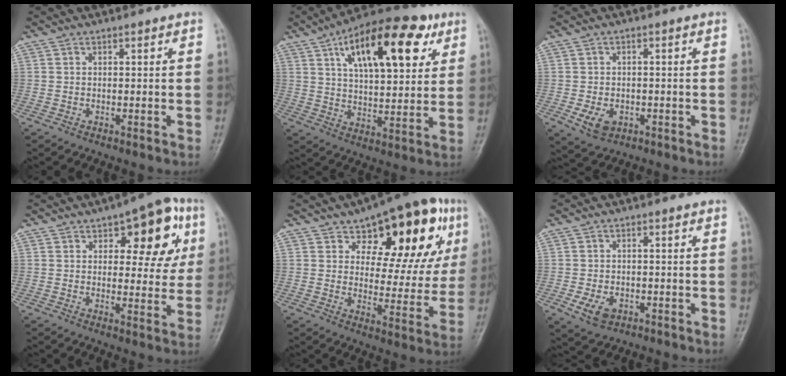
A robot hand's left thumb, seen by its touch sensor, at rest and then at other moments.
{"total": 21.3, "force": [9.1, 9.5, 16.8], "torque": [-0.225, -0.012, 0.141]}
{"total": 4.9, "force": [-1.6, 3.5, 3.0], "torque": [-0.048, 0.002, -0.019]}
{"total": 13.2, "force": [5.3, 6.4, 10.3], "torque": [-0.082, -0.003, 0.062]}
{"total": 20.7, "force": [9.4, 9.9, 15.6], "torque": [-0.154, -0.017, 0.131]}
{"total": 5.0, "force": [-1.9, 3.4, 3.1], "torque": [-0.053, 0.002, -0.026]}